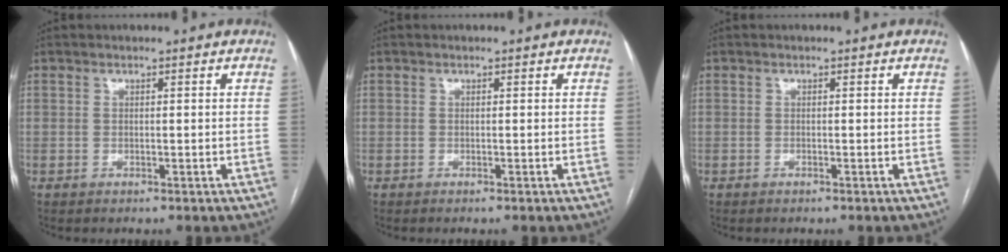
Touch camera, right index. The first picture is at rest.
{"total": 0.0}
{"total": 0.0}